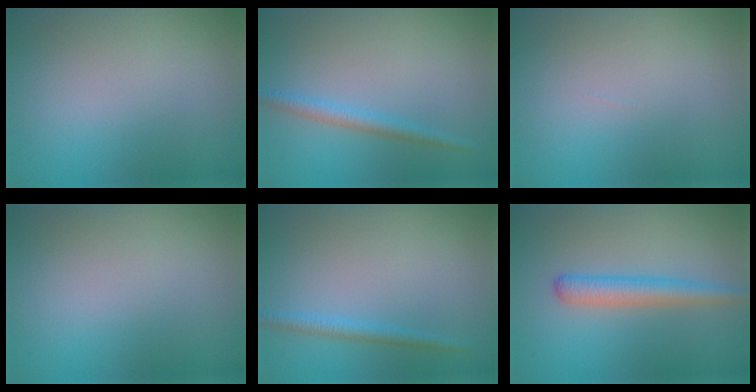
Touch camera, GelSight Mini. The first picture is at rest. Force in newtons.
{"total": 1.8, "press": 1.8, "slide": 0.1}
{"total": 0.0}
{"total": 0.0}
{"total": 1.5, "press": 1.5, "slide": 0.1}
{"total": 2.8, "press": 2.8, "slide": 0.1}